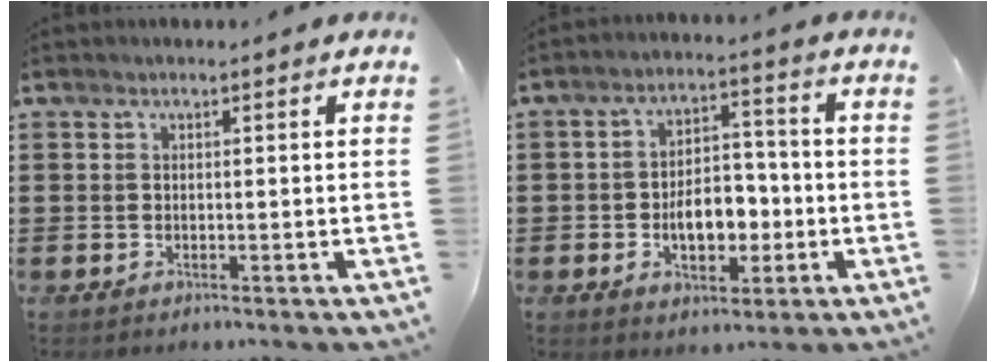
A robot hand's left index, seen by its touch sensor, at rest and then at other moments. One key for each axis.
{"total": 7.5, "fx": -1.8, "fy": 4.4, "fz": 5.8, "tx": -0.094, "ty": 0.004, "tz": -0.037}